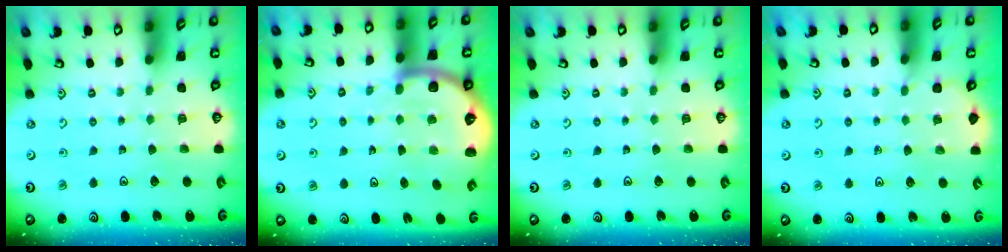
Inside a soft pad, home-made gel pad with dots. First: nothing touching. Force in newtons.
{"total": 7.1, "press": 7.0, "slide": 1.5}
{"total": 0.0}
{"total": 1.4, "press": 1.4, "slide": 0.1}